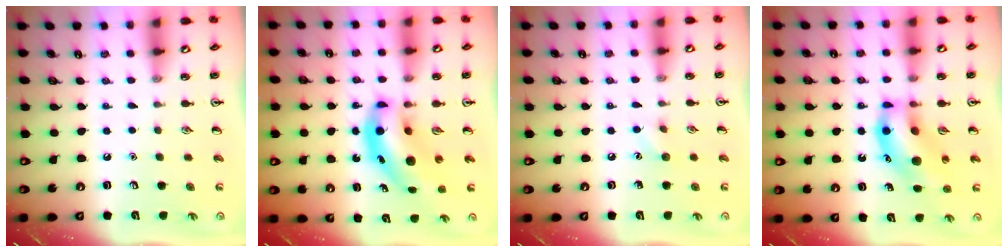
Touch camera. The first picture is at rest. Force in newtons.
{"total": 10.5, "press": 10.0, "slide": 3.0}
{"total": 5.6, "press": 5.4, "slide": 1.6}
{"total": 15.0, "press": 14.7, "slide": 3.1}